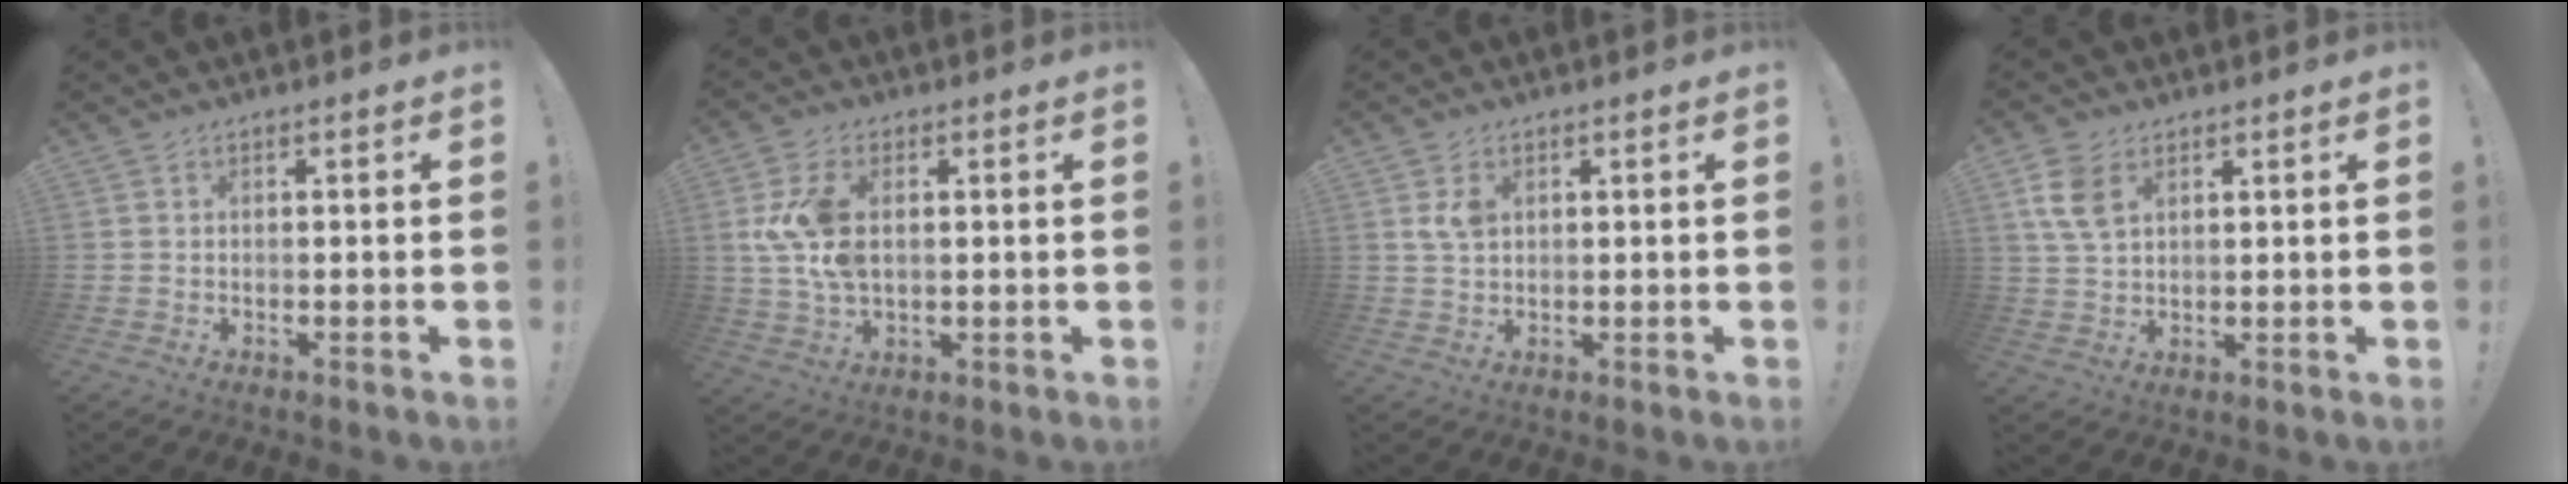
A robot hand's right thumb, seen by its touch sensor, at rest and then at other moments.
{"total": 10.7, "force": [1.6, 6.6, 8.3], "torque": [-0.162, -0.006, 0.027]}
{"total": 4.0, "force": [1.6, 2.5, 2.6], "torque": [-0.044, -0.001, 0.029]}
{"total": 7.6, "force": [3.4, 4.8, 4.8], "torque": [-0.088, -0.003, 0.066]}